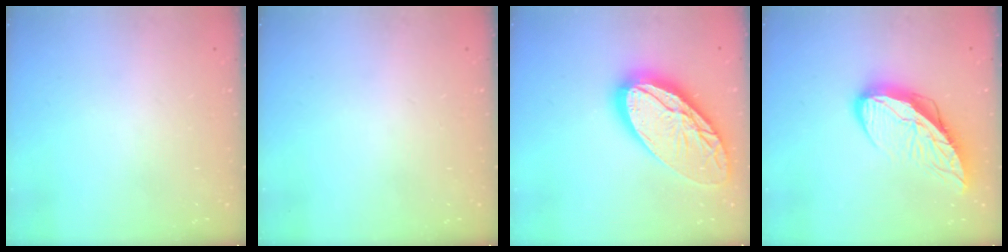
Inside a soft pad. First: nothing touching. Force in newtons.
{"total": 0.0}
{"total": 26.8, "press": 26.6, "slide": 2.8}
{"total": 13.0, "press": 13.0, "slide": 1.2}